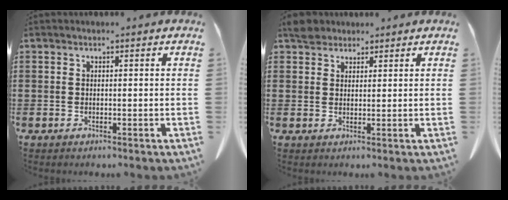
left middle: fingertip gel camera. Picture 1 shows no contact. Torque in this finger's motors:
{"motor_torque": [0.07, 0.04, 0.03, 0.00]}